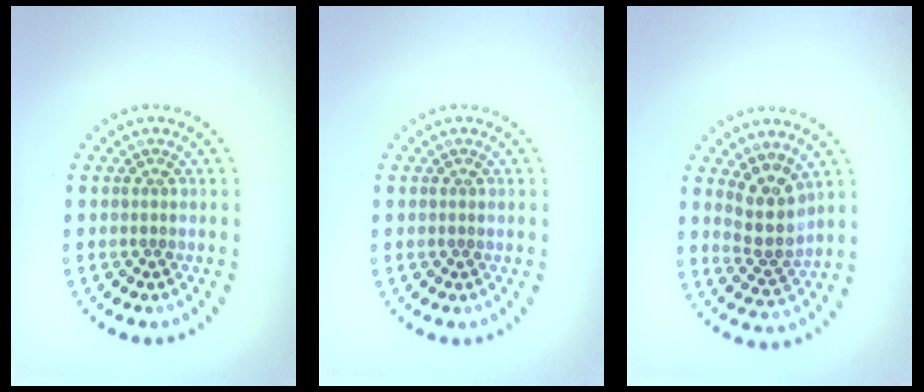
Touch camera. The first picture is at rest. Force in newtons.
{"total": 0.0}
{"total": 3.9, "press": 3.6, "slide": 1.4}